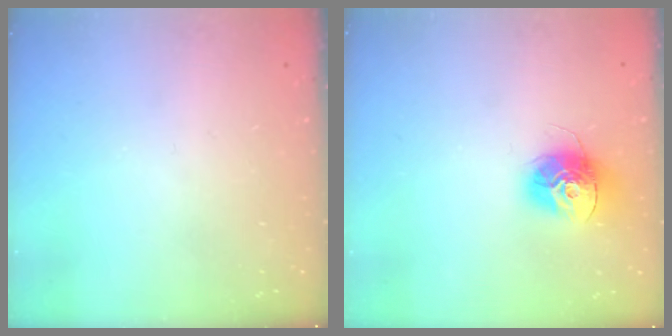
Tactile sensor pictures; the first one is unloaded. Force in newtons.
{"total": 13.3, "press": 13.3, "slide": 1.1}